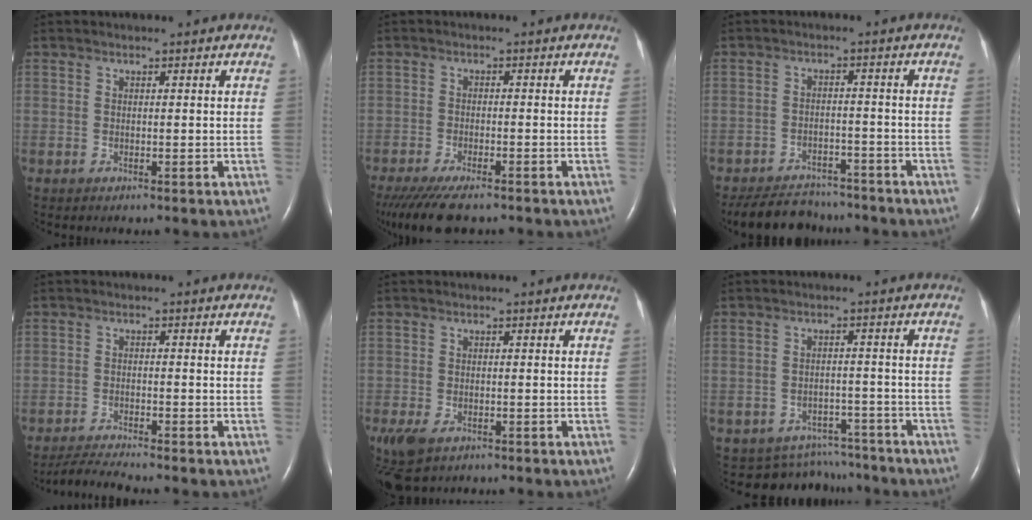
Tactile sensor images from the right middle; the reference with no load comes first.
{"total": 9.4, "force": [-7.4, 2.3, 5.3], "torque": [-0.091, -0.018, -0.118]}
{"total": 9.7, "force": [-8.7, 3.6, 2.3], "torque": [-0.040, -0.002, -0.125]}
{"total": 3.5, "force": [-3.3, -1.0, 0.6], "torque": [-0.023, -0.022, -0.064]}
{"total": 6.9, "force": [-4.1, 4.0, 3.9], "torque": [-0.094, -0.014, -0.066]}
{"total": 8.9, "force": [-8.1, 3.7, -0.5], "torque": [0.005, 0.024, -0.101]}